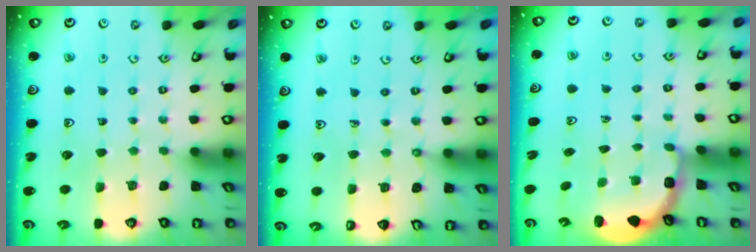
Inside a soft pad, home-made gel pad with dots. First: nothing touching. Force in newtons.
{"total": 2.3, "press": 2.3, "slide": 0.5}
{"total": 3.2, "press": 2.5, "slide": 2.1}